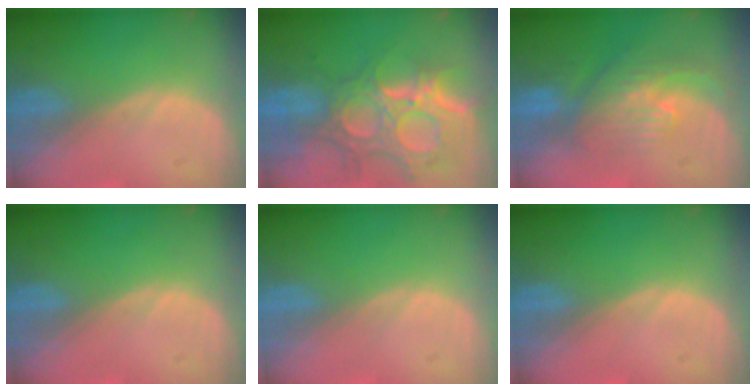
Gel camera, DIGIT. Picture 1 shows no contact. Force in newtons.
{"total": 12.1, "press": 10.8, "slide": 5.4}
{"total": 8.0, "press": 7.1, "slide": 3.7}
{"total": 0.0}
{"total": 0.0}
{"total": 0.0}